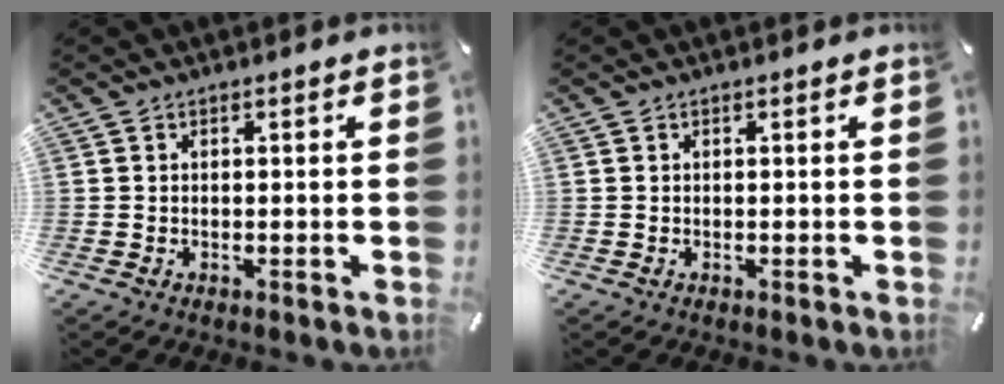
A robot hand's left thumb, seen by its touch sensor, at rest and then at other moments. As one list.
[{"total": 0.0}]